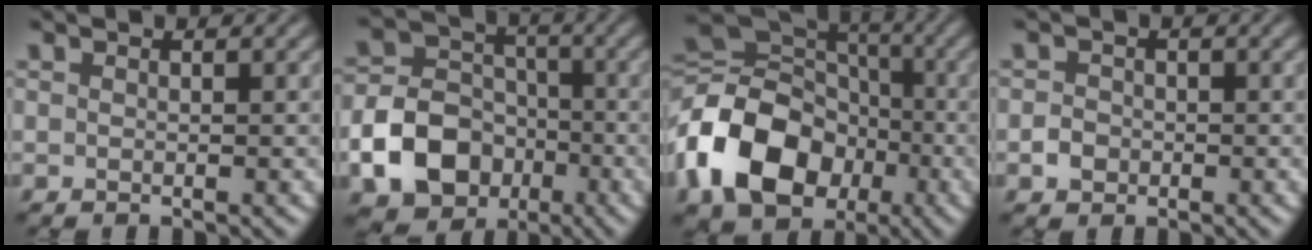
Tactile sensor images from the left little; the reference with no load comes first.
{"total": 8.7, "force": [-3.5, 6.6, 4.4], "torque": [-0.076, -0.005, -0.072]}
{"total": 14.9, "force": [-4.9, 11.0, 8.7], "torque": [-0.204, -0.010, -0.101]}
{"total": 1.4, "force": [-0.6, 1.2, 0.4], "torque": [0.003, 0.001, -0.014]}